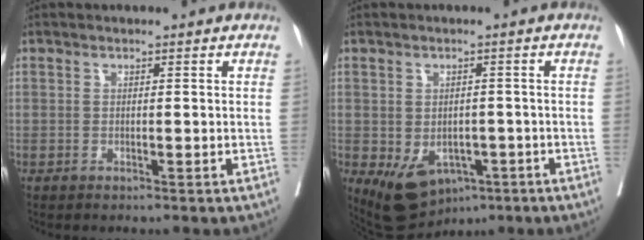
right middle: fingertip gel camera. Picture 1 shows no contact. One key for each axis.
{"total": 10.2, "fx": -4.9, "fy": 6.7, "fz": 5.9, "tx": -0.091, "ty": 0.008, "tz": -0.059}